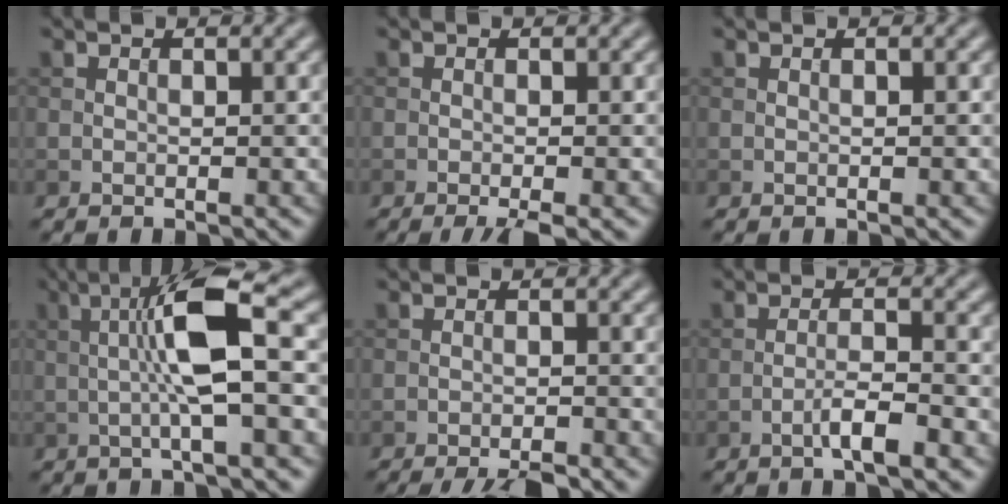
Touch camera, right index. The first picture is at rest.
{"total": 2.3, "force": [-1.4, 0.3, 1.8], "torque": [-0.028, -0.001, -0.028]}
{"total": 0.0}
{"total": 7.2, "force": [0.5, 1.0, 7.1], "torque": [-0.130, 0.016, 0.004]}
{"total": 4.4, "force": [-3.7, 0.5, 2.3], "torque": [-0.041, -0.010, -0.060]}
{"total": 2.9, "force": [-1.6, 0.3, 2.5], "torque": [-0.043, 0.008, -0.033]}